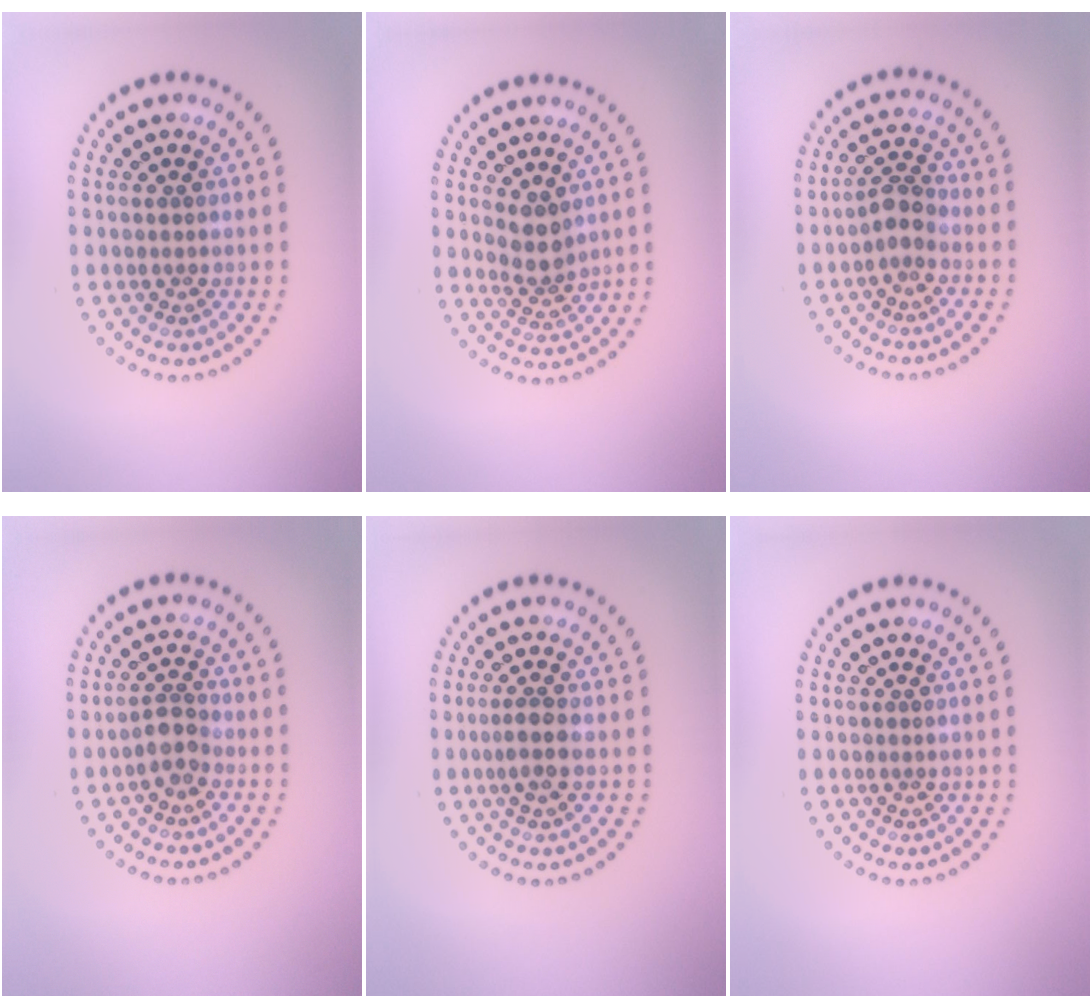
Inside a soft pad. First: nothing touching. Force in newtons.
{"total": 2.5, "press": 1.9, "slide": 1.6}
{"total": 1.8, "press": 1.6, "slide": 0.9}
{"total": 2.0, "press": 1.7, "slide": 1.0}
{"total": 2.0, "press": 1.8, "slide": 0.8}
{"total": 0.0}